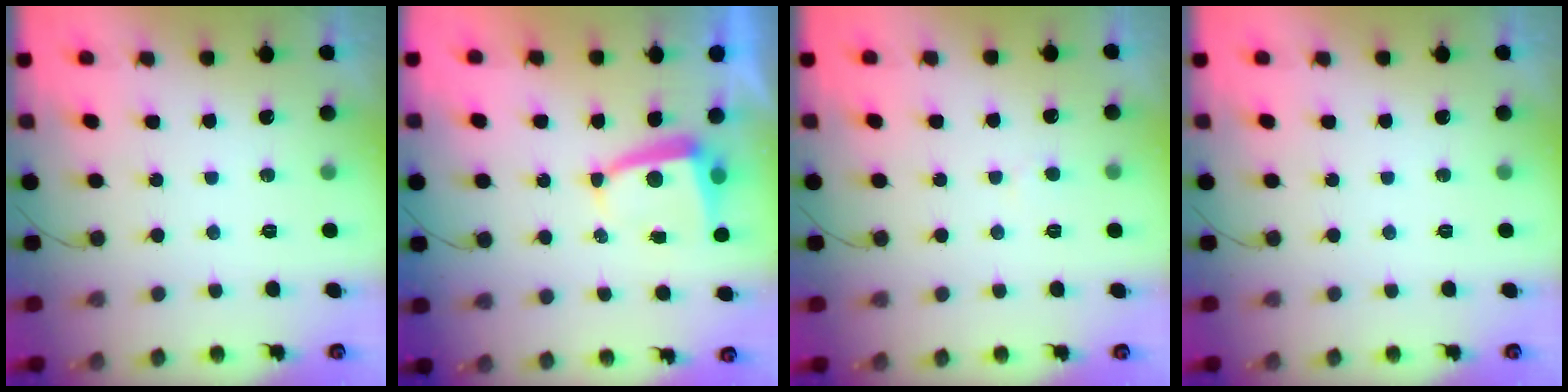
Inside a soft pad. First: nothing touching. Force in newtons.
{"total": 5.3, "press": 5.2, "slide": 0.7}
{"total": 2.7, "press": 2.7, "slide": 0.2}
{"total": 0.0}